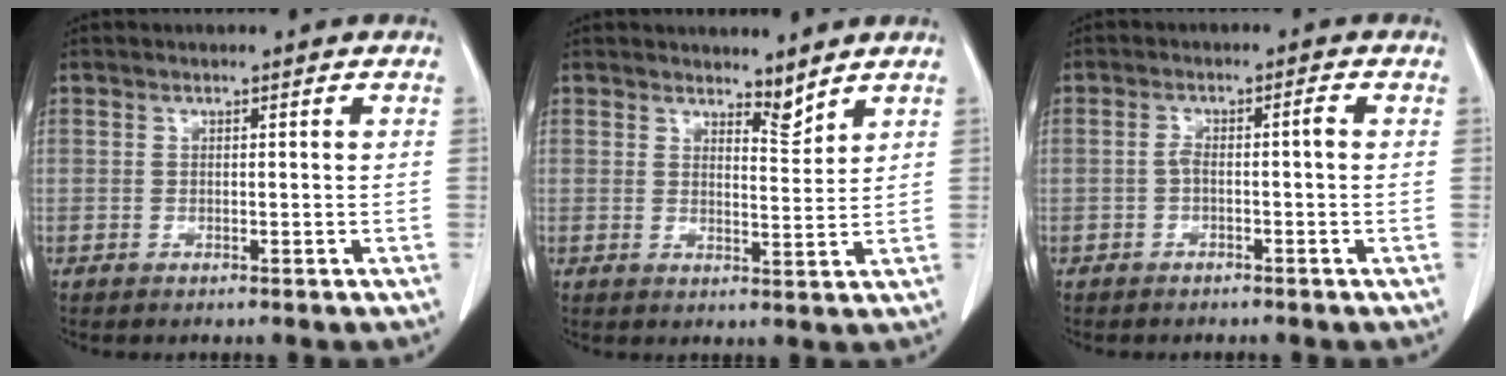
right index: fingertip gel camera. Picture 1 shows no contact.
{"total": 2.8, "force": [2.7, 0.4, 0.7], "torque": [-0.010, -0.012, 0.046]}
{"total": 2.2, "force": [-0.5, 0.4, 2.1], "torque": [-0.040, 0.012, -0.006]}